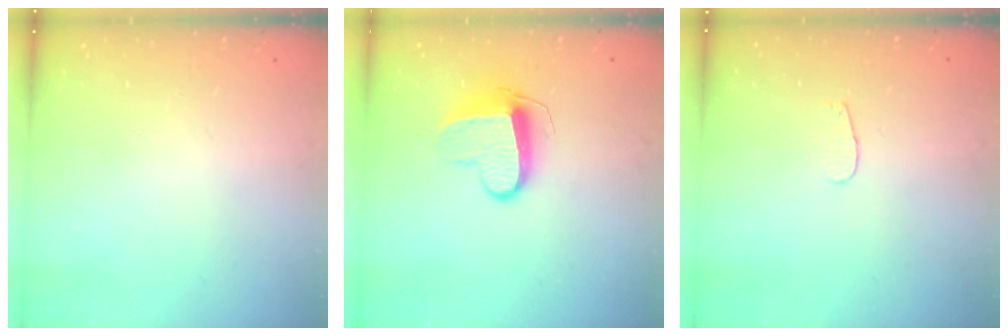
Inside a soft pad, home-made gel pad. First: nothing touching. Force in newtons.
{"total": 9.5, "press": 9.5, "slide": 0.2}
{"total": 2.8, "press": 2.8, "slide": 0.2}